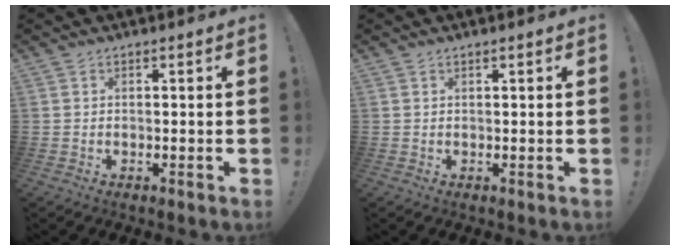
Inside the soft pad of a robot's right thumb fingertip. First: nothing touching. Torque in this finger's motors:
{"motor_torque": [0.28, -0.40, -0.28, -0.18, 0.13]}